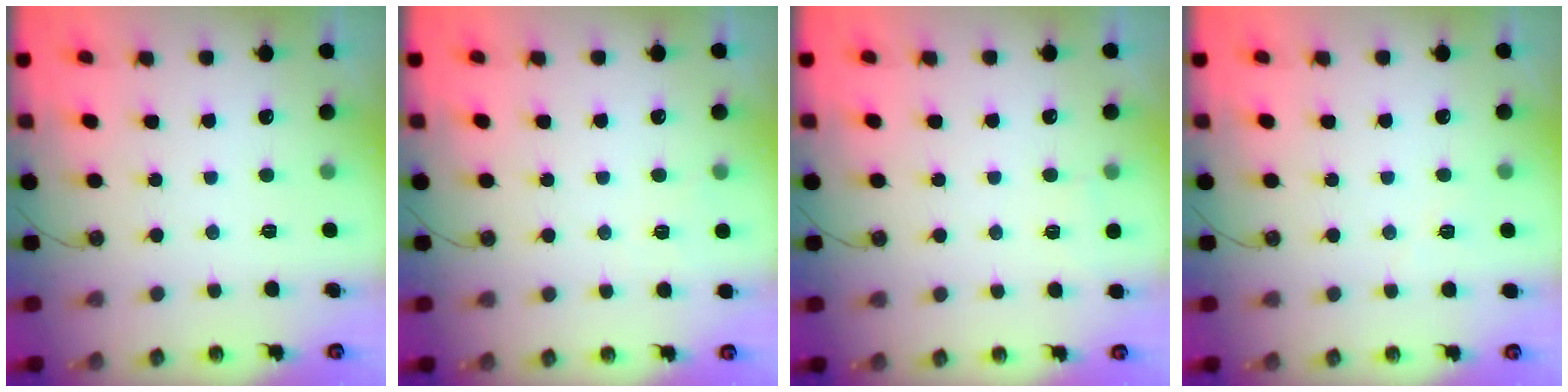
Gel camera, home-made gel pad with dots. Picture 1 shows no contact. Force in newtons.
{"total": 2.9, "press": 2.9, "slide": 0.2}
{"total": 2.2, "press": 2.1, "slide": 0.3}
{"total": 3.6, "press": 3.1, "slide": 1.9}